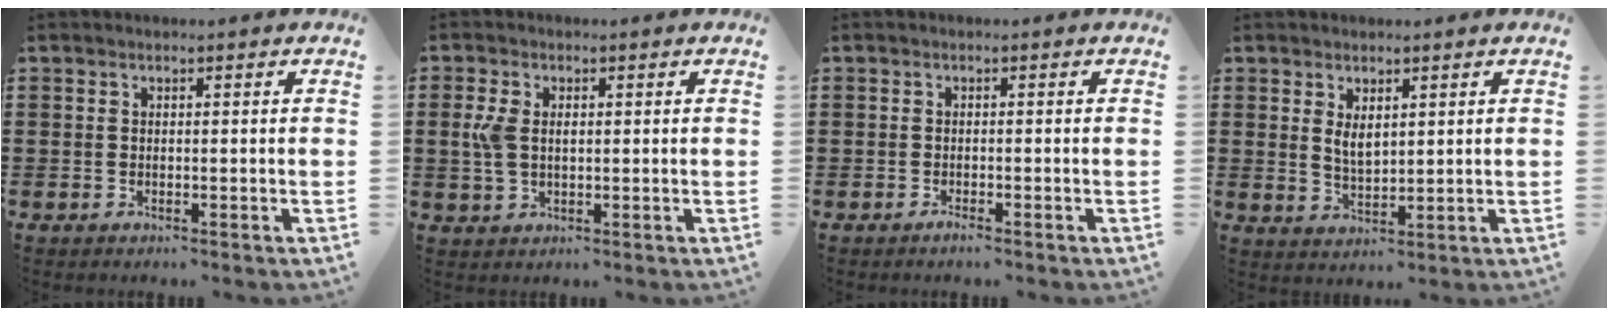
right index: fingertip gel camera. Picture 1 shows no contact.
{"total": 3.7, "force": [0.4, 2.2, 2.9], "torque": [-0.078, 0.005, 0.002]}
{"total": 0.9, "force": [-0.9, 0.1, 0.3], "torque": [-0.009, -0.005, -0.016]}
{"total": 3.0, "force": [1.4, 1.5, 2.3], "torque": [-0.048, 0.003, 0.025]}